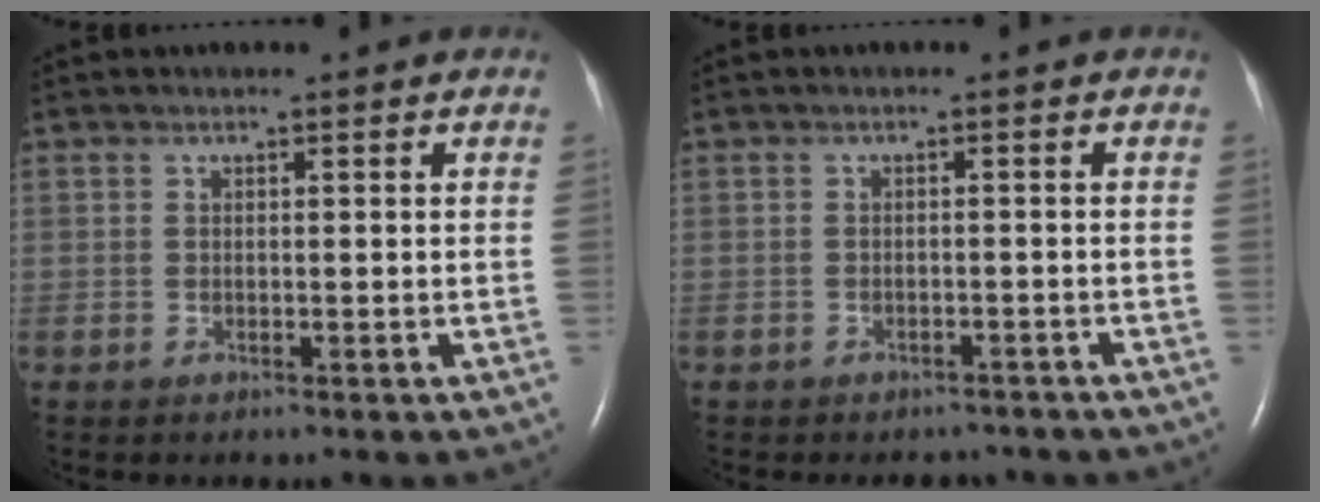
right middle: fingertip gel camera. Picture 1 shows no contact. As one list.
[{"total": 4.2, "force": [-3.7, 1.9, 0.6], "torque": [-0.011, 0.004, -0.044]}]